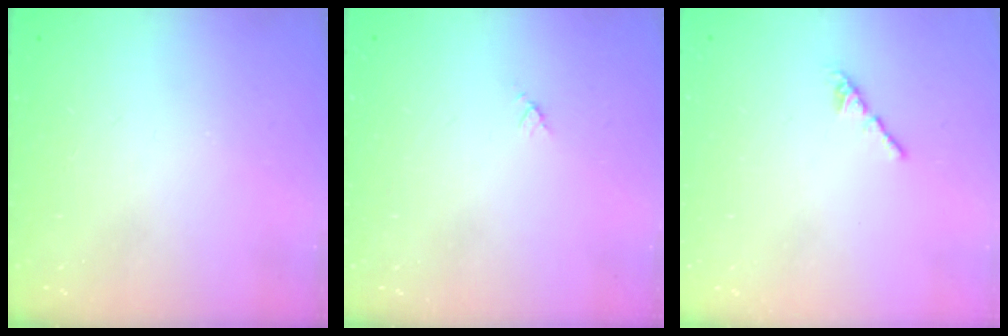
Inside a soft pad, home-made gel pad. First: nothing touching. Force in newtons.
{"total": 2.9, "press": 2.9, "slide": 0.3}
{"total": 2.4, "press": 2.3, "slide": 0.8}